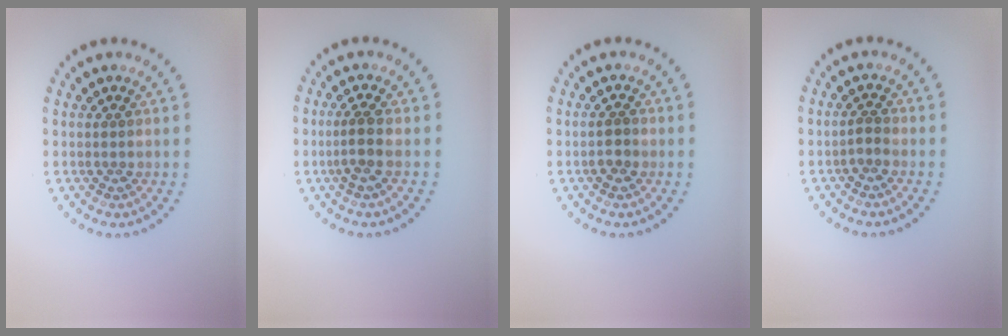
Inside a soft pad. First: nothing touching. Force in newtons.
{"total": 1.9, "press": 1.4, "slide": 1.3}
{"total": 1.3, "press": 1.2, "slide": 0.5}
{"total": 1.0, "press": 0.9, "slide": 0.4}